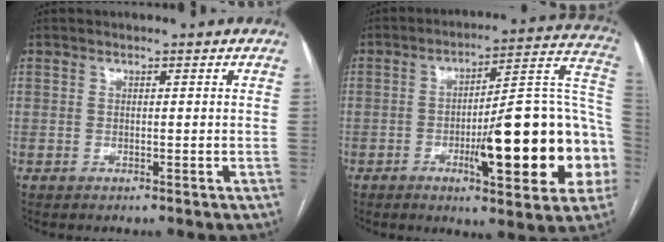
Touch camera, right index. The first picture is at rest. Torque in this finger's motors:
{"motor_torque": [1.98, -0.16, 0.93, 0.18]}